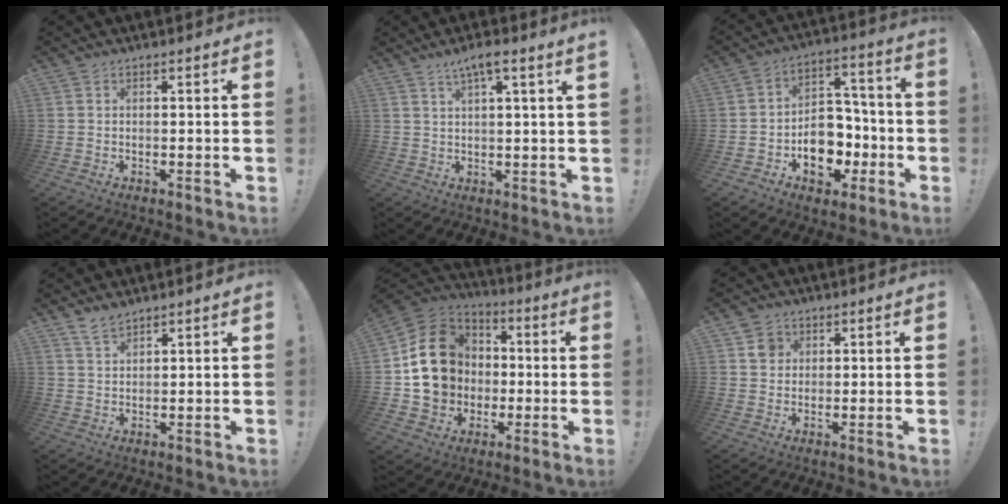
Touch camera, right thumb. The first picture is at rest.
{"total": 5.1, "force": [3.0, -0.3, 4.1], "torque": [-0.075, -0.006, 0.046]}
{"total": 13.9, "force": [-5.0, 10.8, 7.3], "torque": [-0.091, 0.040, -0.075]}
{"total": 3.8, "force": [3.3, 1.2, 1.5], "torque": [-0.023, -0.021, 0.059]}
{"total": 19.2, "force": [1.4, 16.7, 9.3], "torque": [-0.139, 0.016, 0.050]}
{"total": 4.2, "force": [1.8, 3.7, 0.9], "torque": [-0.001, -0.004, 0.031]}